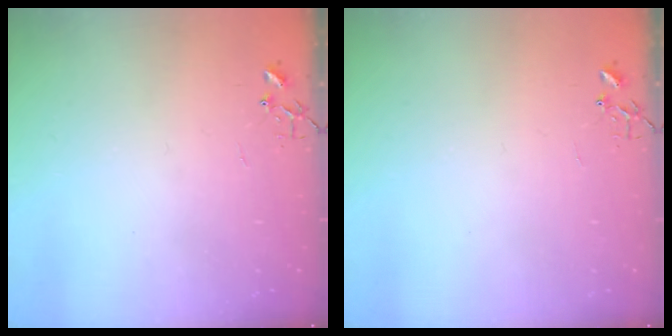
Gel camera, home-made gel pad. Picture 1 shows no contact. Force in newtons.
{"total": 0.0}